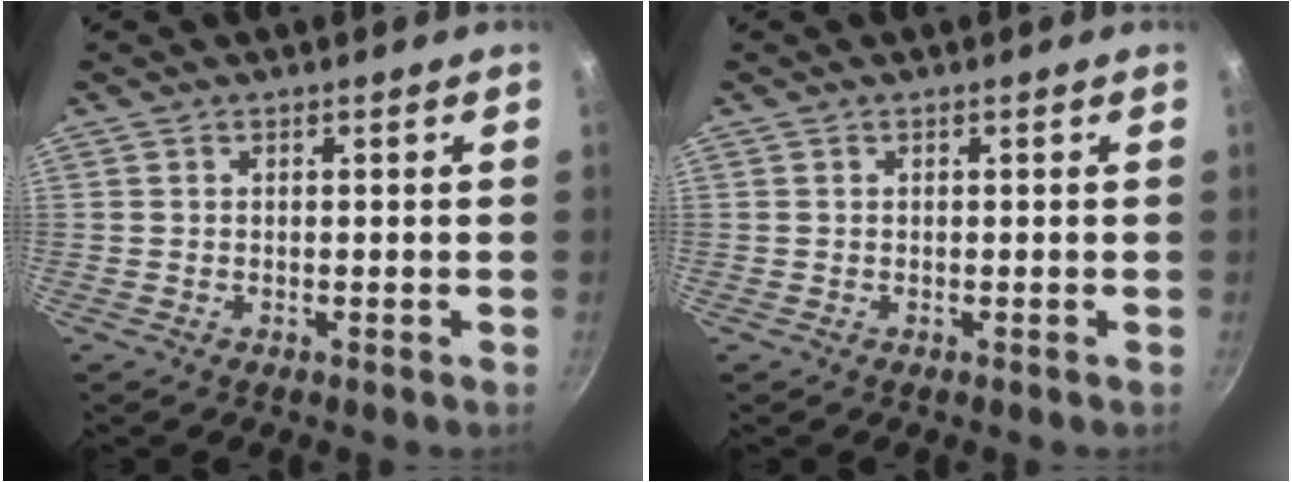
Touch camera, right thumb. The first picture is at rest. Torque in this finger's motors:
{"motor_torque": [0.01, 0.01, 0.00, 0.00, 0.04]}